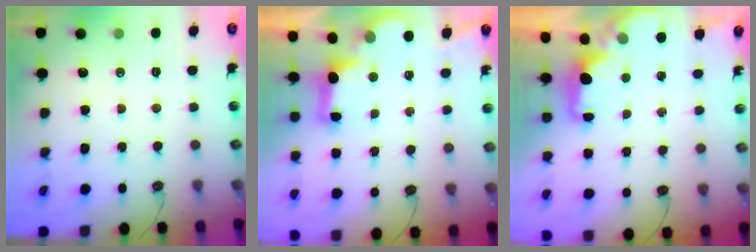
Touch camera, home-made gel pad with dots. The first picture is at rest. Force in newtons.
{"total": 2.9, "press": 2.8, "slide": 0.9}
{"total": 1.8, "press": 1.6, "slide": 0.8}